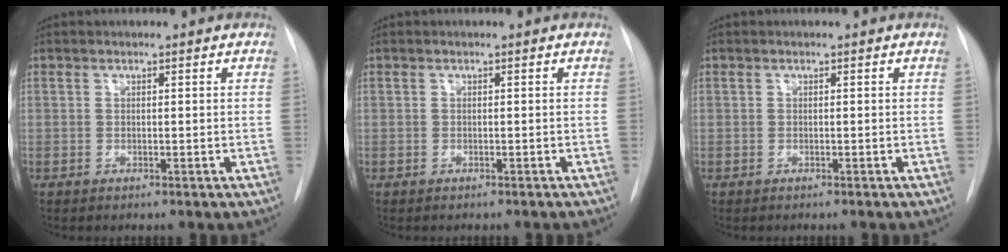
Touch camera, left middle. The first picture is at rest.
{"total": 1.2, "force": [-1.1, 0.2, 0.4], "torque": [-0.008, -0.001, -0.014]}
{"total": 0.6, "force": [-0.5, 0.1, 0.3], "torque": [0.000, 0.000, -0.008]}